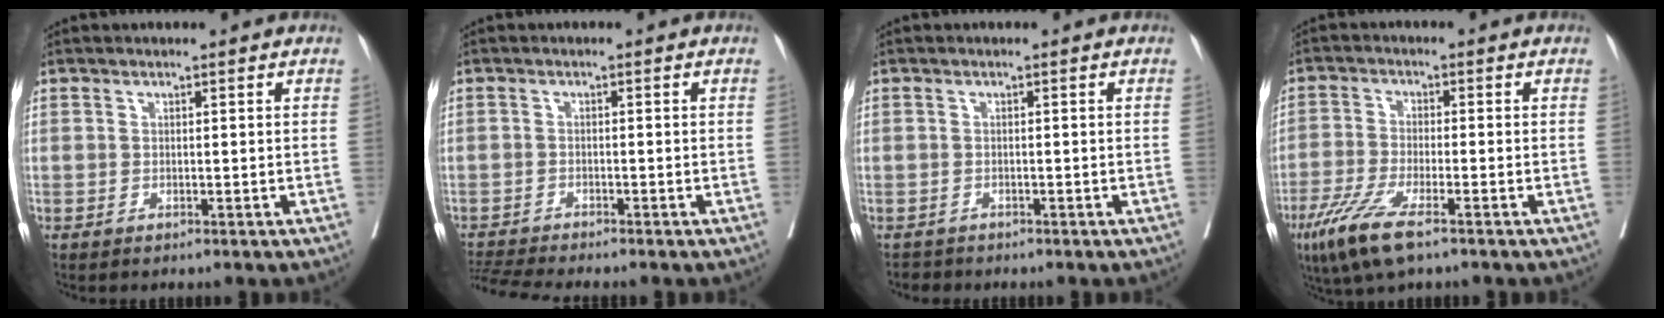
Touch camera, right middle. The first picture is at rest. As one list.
[{"total": 5.3, "force": [-5.0, -0.9, 1.5], "torque": [-0.034, -0.019, -0.087]}, {"total": 1.6, "force": [-1.5, 0.5, -0.2], "torque": [-0.008, -0.006, -0.027]}, {"total": 8.1, "force": [-5.0, 1.3, 6.3], "torque": [-0.132, -0.021, -0.092]}]